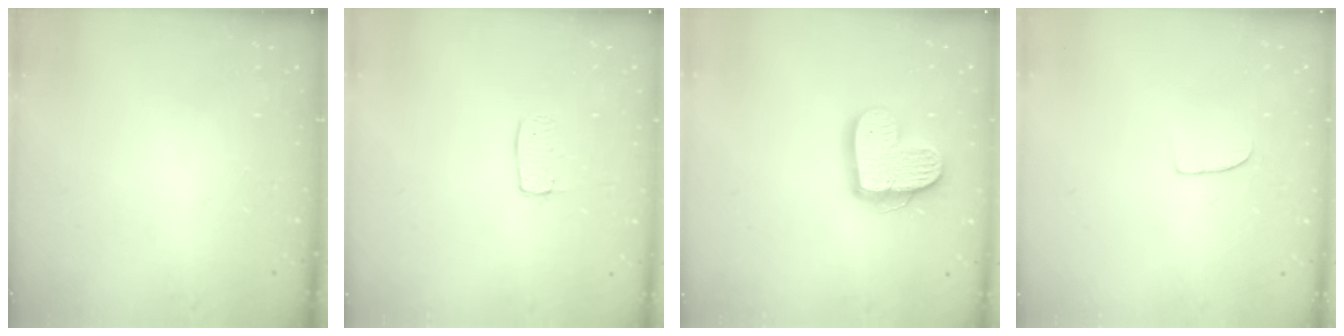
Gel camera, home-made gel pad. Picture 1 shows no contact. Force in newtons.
{"total": 5.8, "press": 5.8, "slide": 0.3}
{"total": 13.9, "press": 13.9, "slide": 1.0}
{"total": 5.2, "press": 5.2, "slide": 0.3}